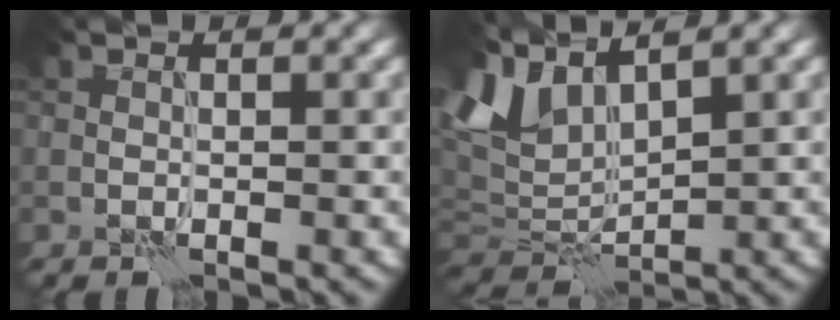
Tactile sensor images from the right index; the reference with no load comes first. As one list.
[{"total": 6.6, "force": [3.5, 3.3, 4.5], "torque": [-0.113, 0.011, 0.062]}]